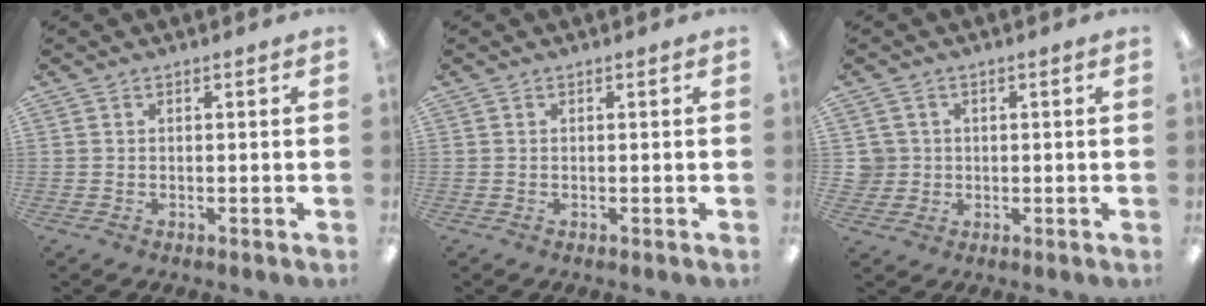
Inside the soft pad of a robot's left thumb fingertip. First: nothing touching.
{"total": 0.0}
{"total": 3.7, "force": [0.6, 3.6, 0.2], "torque": [-0.007, 0.004, 0.010]}